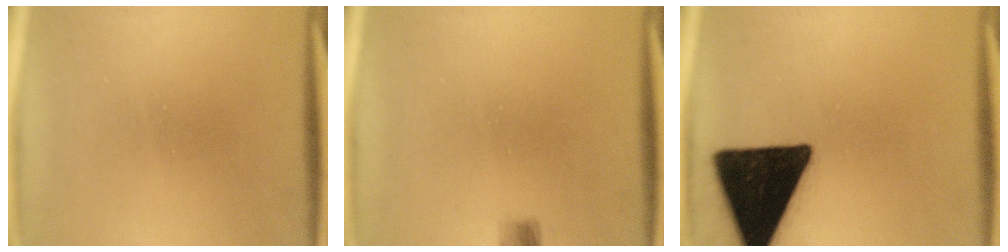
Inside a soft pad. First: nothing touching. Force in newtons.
{"total": 1.6}
{"total": 19.8}